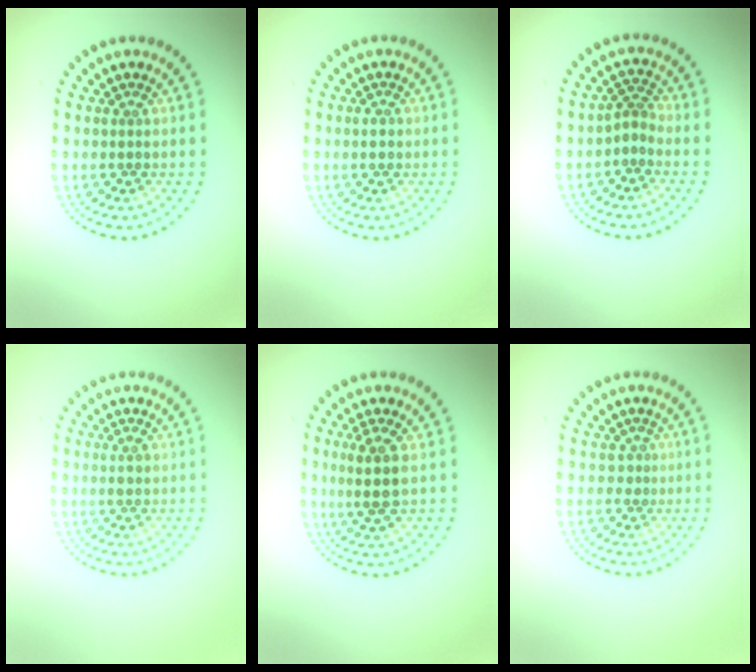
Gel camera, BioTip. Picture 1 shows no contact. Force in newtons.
{"total": 1.4, "press": 1.4, "slide": 0.2}
{"total": 1.8, "press": 1.1, "slide": 1.4}
{"total": 1.1, "press": 1.1, "slide": 0.1}
{"total": 2.9, "press": 2.6, "slide": 1.4}
{"total": 0.9, "press": 0.3, "slide": 0.9}